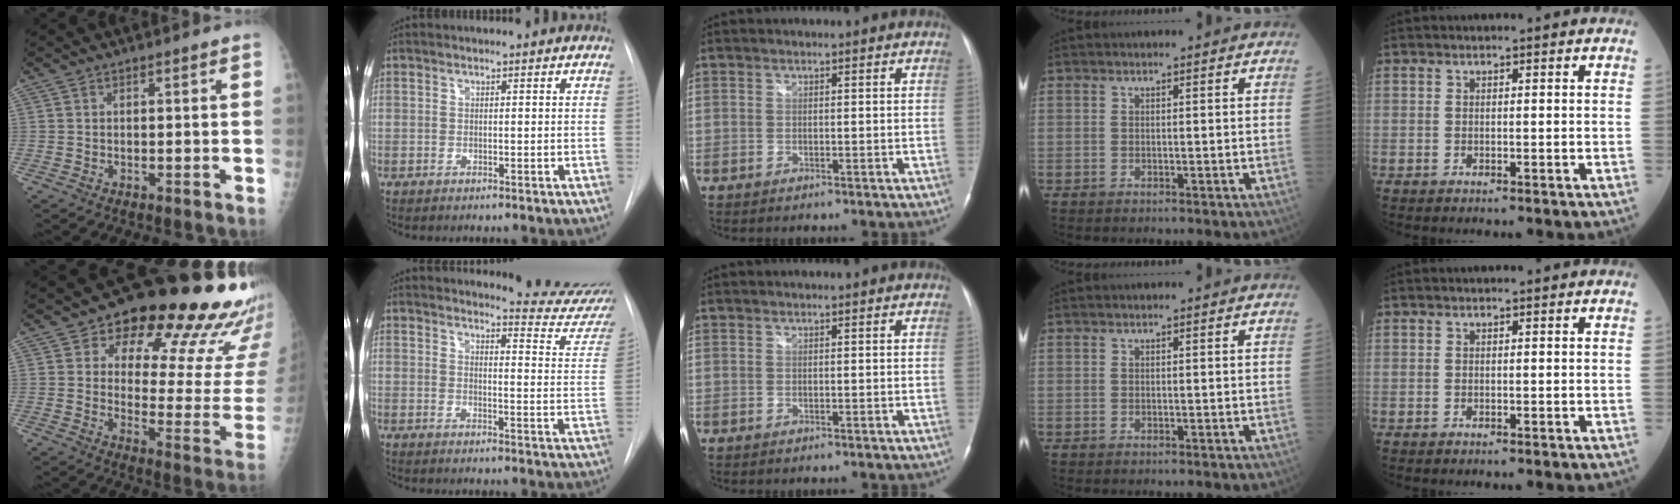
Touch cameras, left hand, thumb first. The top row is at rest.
{"thumb": {"total": 24.2, "force": [15.8, 10.8, 14.8], "torque": [-0.143, -0.070, 0.195]}, "index": {"total": 12.7, "force": [12.6, -0.4, 1.3], "torque": [-0.001, -0.125, 0.118]}}